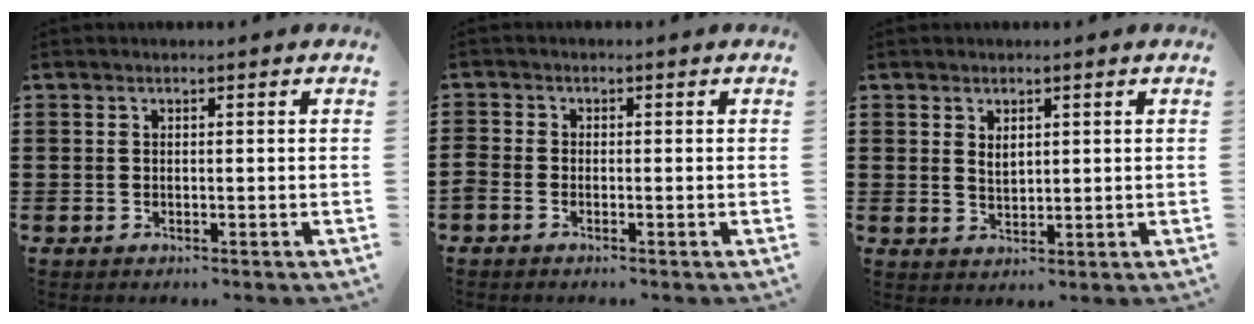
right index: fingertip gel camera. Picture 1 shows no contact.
{"total": 1.0, "force": [-0.9, 0.3, 0.3], "torque": [-0.007, -0.002, -0.017]}
{"total": 1.8, "force": [1.1, 1.0, 1.0], "torque": [-0.012, 0.000, 0.018]}